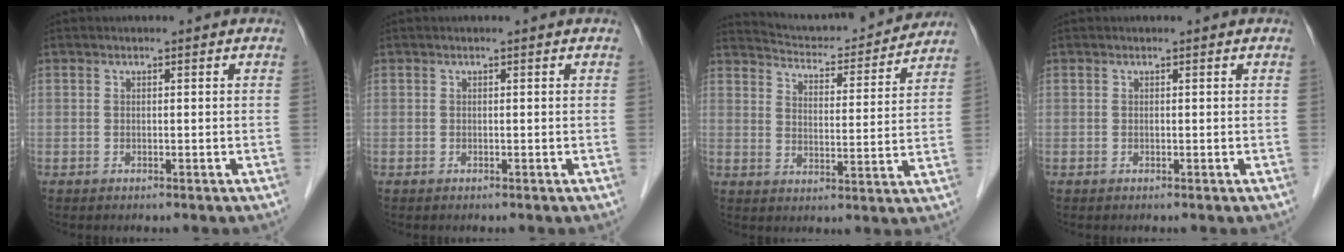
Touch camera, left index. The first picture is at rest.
{"total": 0.7, "force": [0.7, 0.1, 0.1], "torque": [-0.005, 0.010, 0.008]}
{"total": 15.3, "force": [14.9, 1.8, 3.4], "torque": [-0.049, -0.008, 0.202]}
{"total": 0.0}